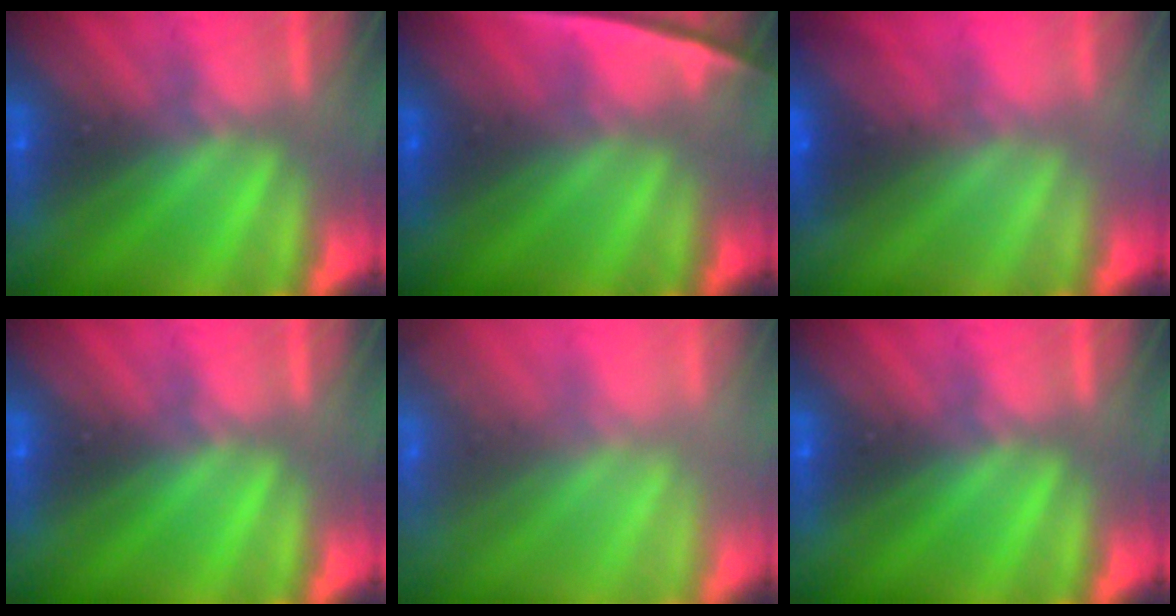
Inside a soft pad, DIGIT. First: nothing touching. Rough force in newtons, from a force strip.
{"total": 2.4}
{"total": 2.7}
{"total": 0.0}
{"total": 7.8}
{"total": 0.0}